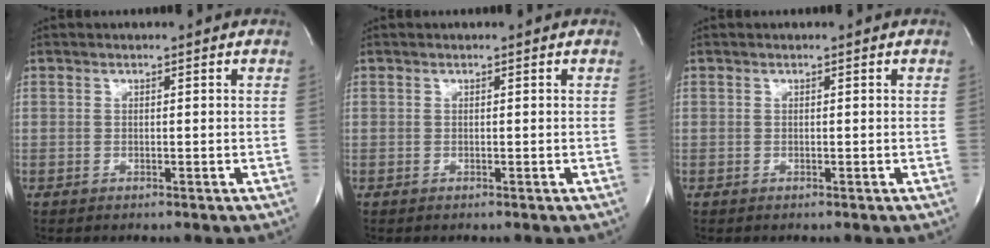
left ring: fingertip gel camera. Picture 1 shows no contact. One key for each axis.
{"total": 0.0}
{"total": 0.0}